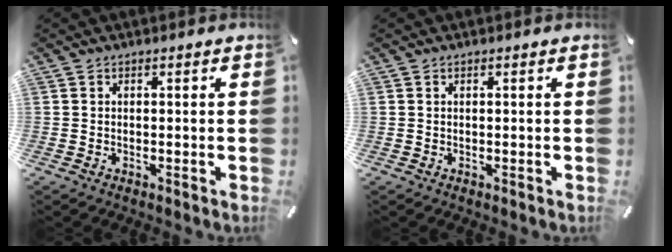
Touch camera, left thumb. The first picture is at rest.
{"total": 0.5, "force": [0.2, 0.1, 0.5], "torque": [-0.009, 0.000, 0.002]}